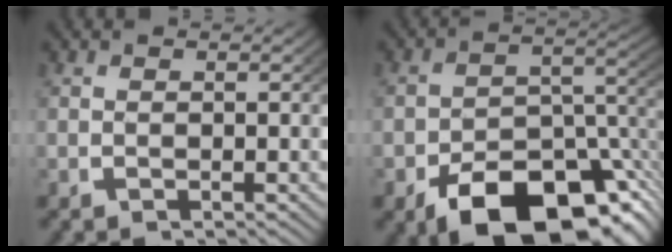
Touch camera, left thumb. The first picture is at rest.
{"total": 12.7, "force": [-7.1, 6.5, 8.2], "torque": [-0.117, -0.032, -0.086]}